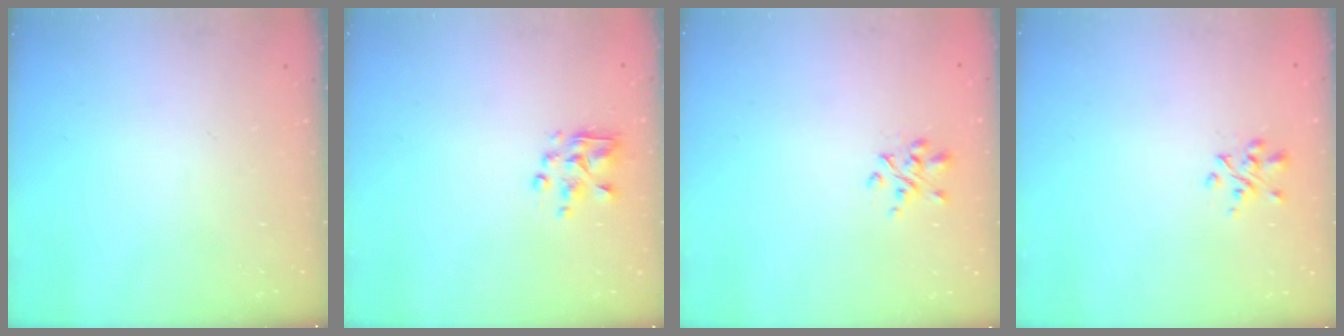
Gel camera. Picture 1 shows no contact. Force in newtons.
{"total": 3.8, "press": 3.8, "slide": 0.6}
{"total": 2.7, "press": 2.5, "slide": 1.0}
{"total": 2.0, "press": 1.9, "slide": 0.5}